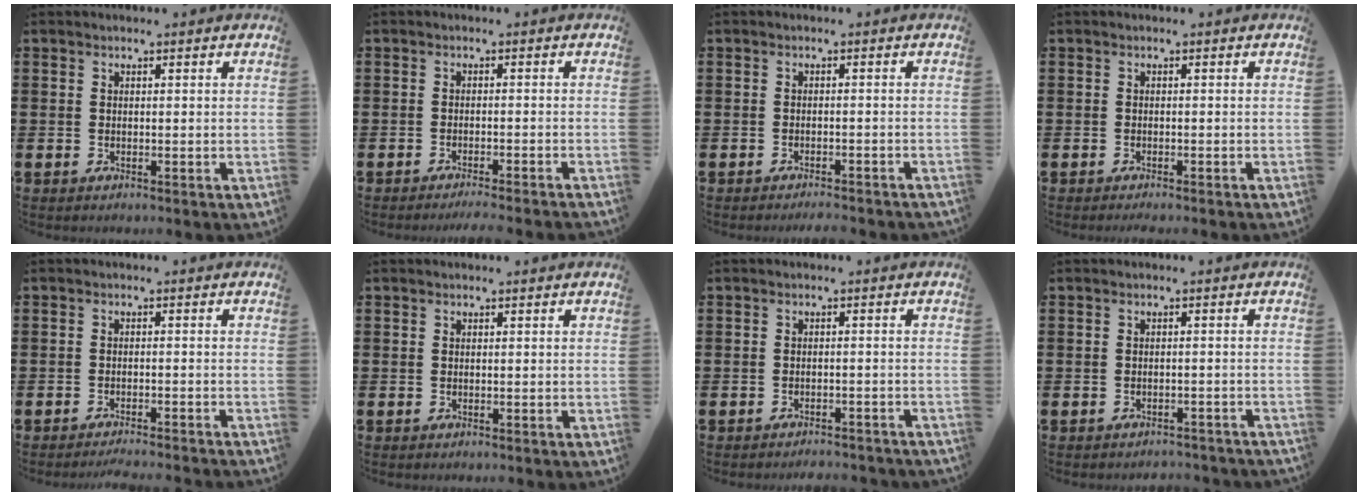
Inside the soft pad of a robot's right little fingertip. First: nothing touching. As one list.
[{"total": 1.4, "force": [-1.3, -0.3, 0.4], "torque": [-0.004, 0.000, -0.025]}, {"total": 1.3, "force": [-1.3, -0.1, 0.2], "torque": [-0.004, 0.002, -0.026]}, {"total": 0.6, "force": [-0.5, -0.1, 0.2], "torque": [-0.003, -0.003, -0.010]}, {"total": 1.6, "force": [-1.6, -0.3, 0.3], "torque": [-0.004, 0.003, -0.031]}, {"total": 0.0}, {"total": 1.6, "force": [-1.6, 0.0, 0.0], "torque": [-0.005, 0.004, -0.034]}, {"total": 1.3, "force": [-1.3, 0.1, 0.0], "torque": [-0.004, 0.003, -0.029]}]